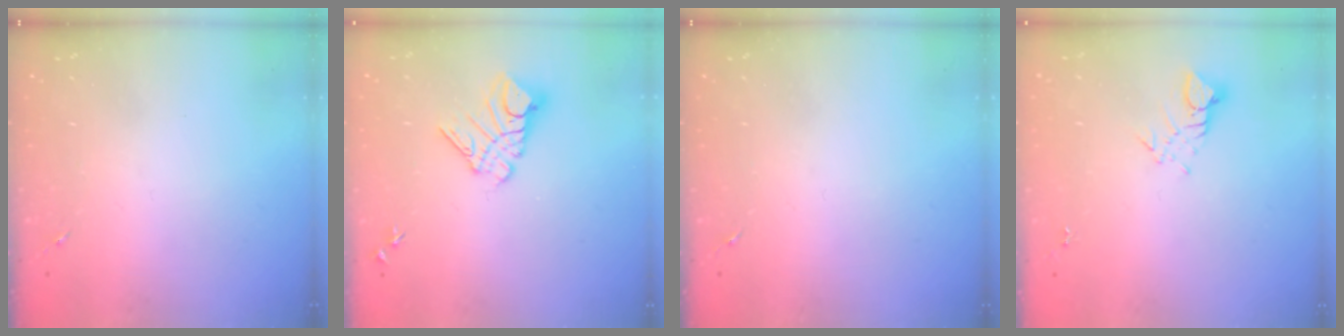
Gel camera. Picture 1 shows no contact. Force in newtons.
{"total": 11.6, "press": 11.6, "slide": 1.2}
{"total": 0.0}
{"total": 3.5, "press": 3.5, "slide": 0.3}